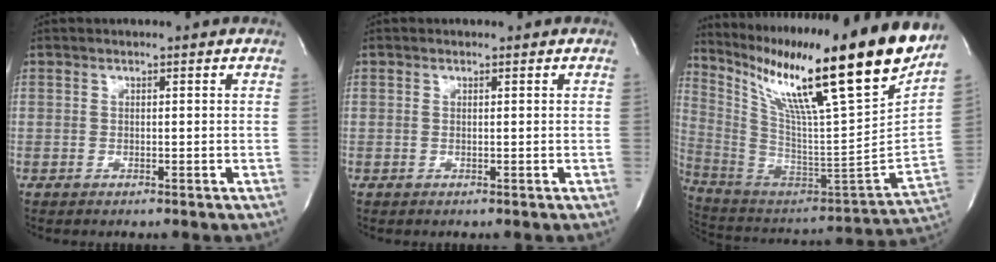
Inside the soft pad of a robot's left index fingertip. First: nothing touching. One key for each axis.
{"total": 0.0}
{"total": 28.7, "fx": 21.0, "fy": -1.2, "fz": 19.6, "tx": -0.346, "ty": -0.070, "tz": 0.333}